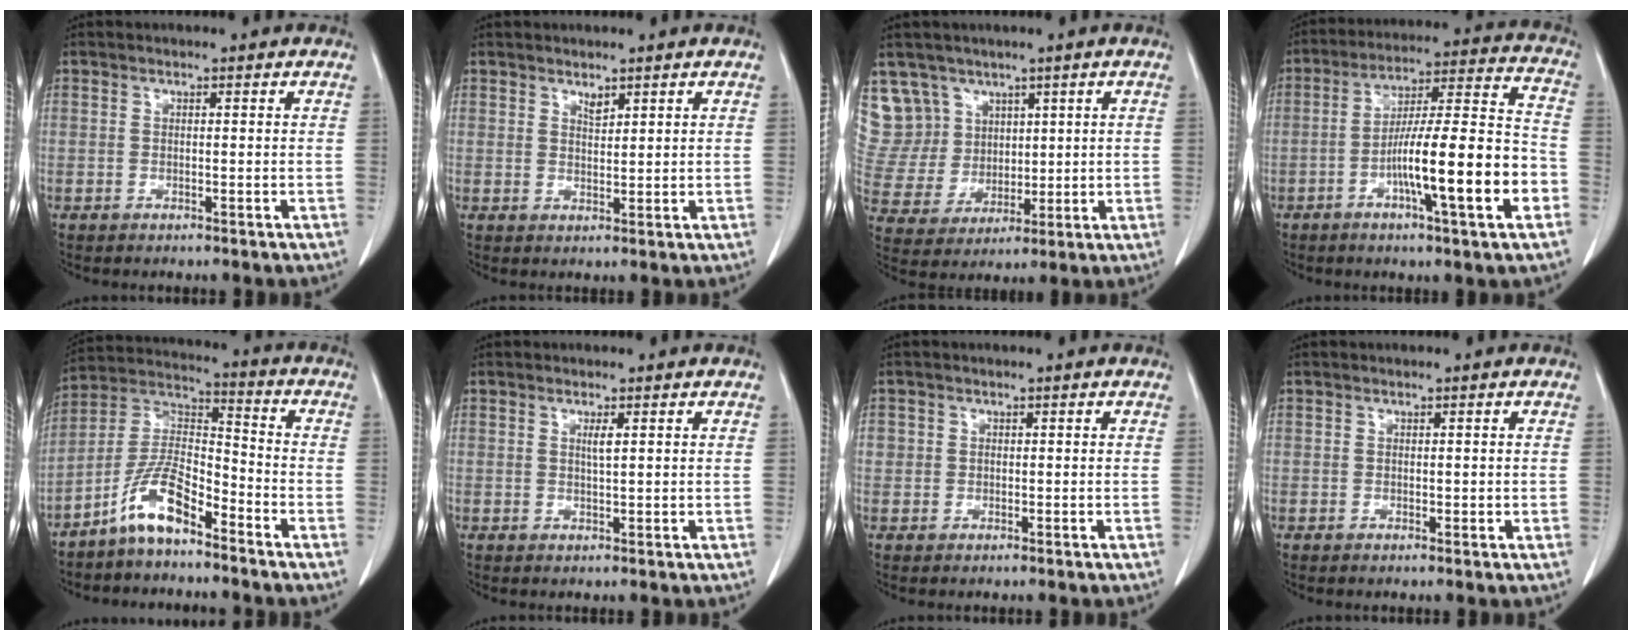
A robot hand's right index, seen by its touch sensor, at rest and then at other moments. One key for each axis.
{"total": 1.7, "fx": 1.4, "fy": 0.5, "fz": 0.8, "tx": -0.012, "ty": -0.006, "tz": 0.025}
{"total": 9.8, "fx": 6.1, "fy": 7.7, "fz": 0.2, "tx": -0.015, "ty": 0.035, "tz": 0.134}
{"total": 16.8, "fx": -5.6, "fy": 1.1, "fz": 15.8, "tx": -0.259, "ty": 0.006, "tz": -0.089}
{"total": 9.4, "fx": -6.3, "fy": 2.3, "fz": 6.5, "tx": -0.136, "ty": 0.010, "tz": -0.130}
{"total": 1.6, "fx": 0.7, "fy": 0.0, "fz": 1.4, "tx": -0.027, "ty": -0.004, "tz": 0.011}
{"total": 1.5, "fx": 0.2, "fy": 1.5, "fz": 0.2, "tx": 0.007, "ty": 0.005, "tz": 0.002}
{"total": 0.8, "fx": 0.1, "fy": 0.5, "fz": 0.6, "tx": -0.004, "ty": -0.001, "tz": 0.003}